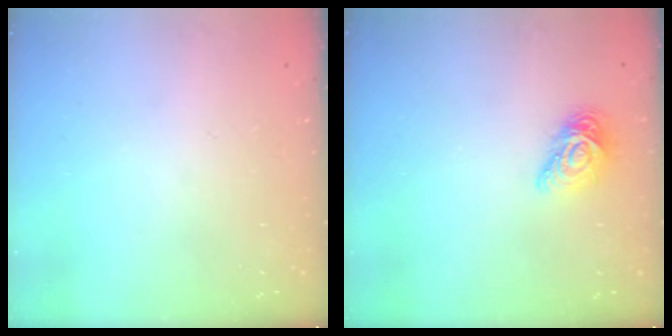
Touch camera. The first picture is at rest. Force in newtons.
{"total": 9.3, "press": 9.3, "slide": 0.3}